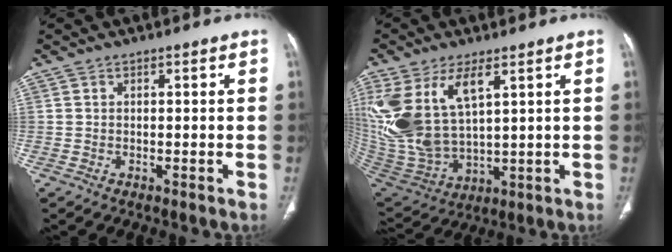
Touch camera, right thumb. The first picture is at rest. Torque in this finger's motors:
{"motor_torque": [1.30, 3.71, 1.99, 0.78, 0.28]}